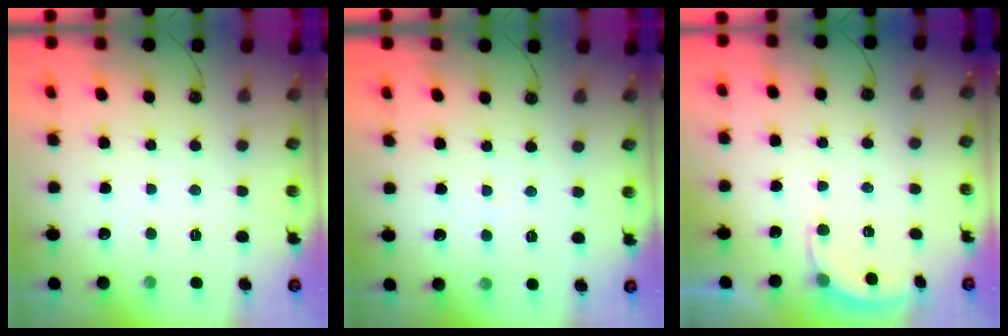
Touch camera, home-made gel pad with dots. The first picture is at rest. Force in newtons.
{"total": 4.1, "press": 4.0, "slide": 0.4}
{"total": 2.4, "press": 2.2, "slide": 0.9}